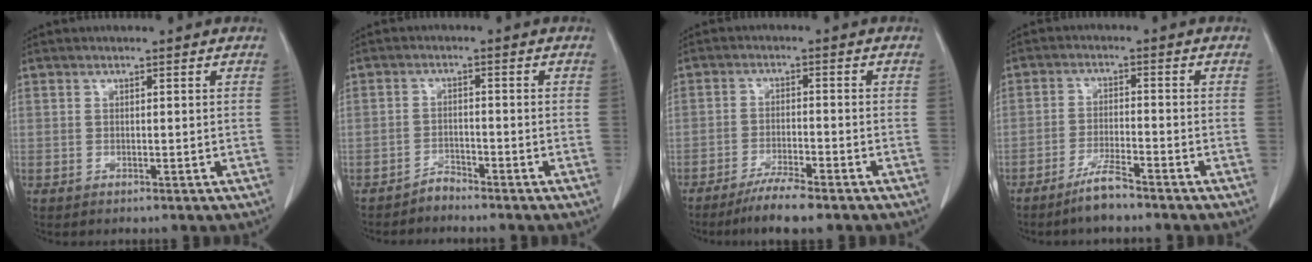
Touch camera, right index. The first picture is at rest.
{"total": 1.9, "force": [-1.9, 0.3, -0.1], "torque": [0.009, -0.002, -0.032]}
{"total": 6.0, "force": [-4.7, 0.2, 3.7], "torque": [-0.066, -0.015, -0.082]}
{"total": 4.6, "force": [-3.7, 0.1, 2.7], "torque": [-0.055, -0.009, -0.071]}